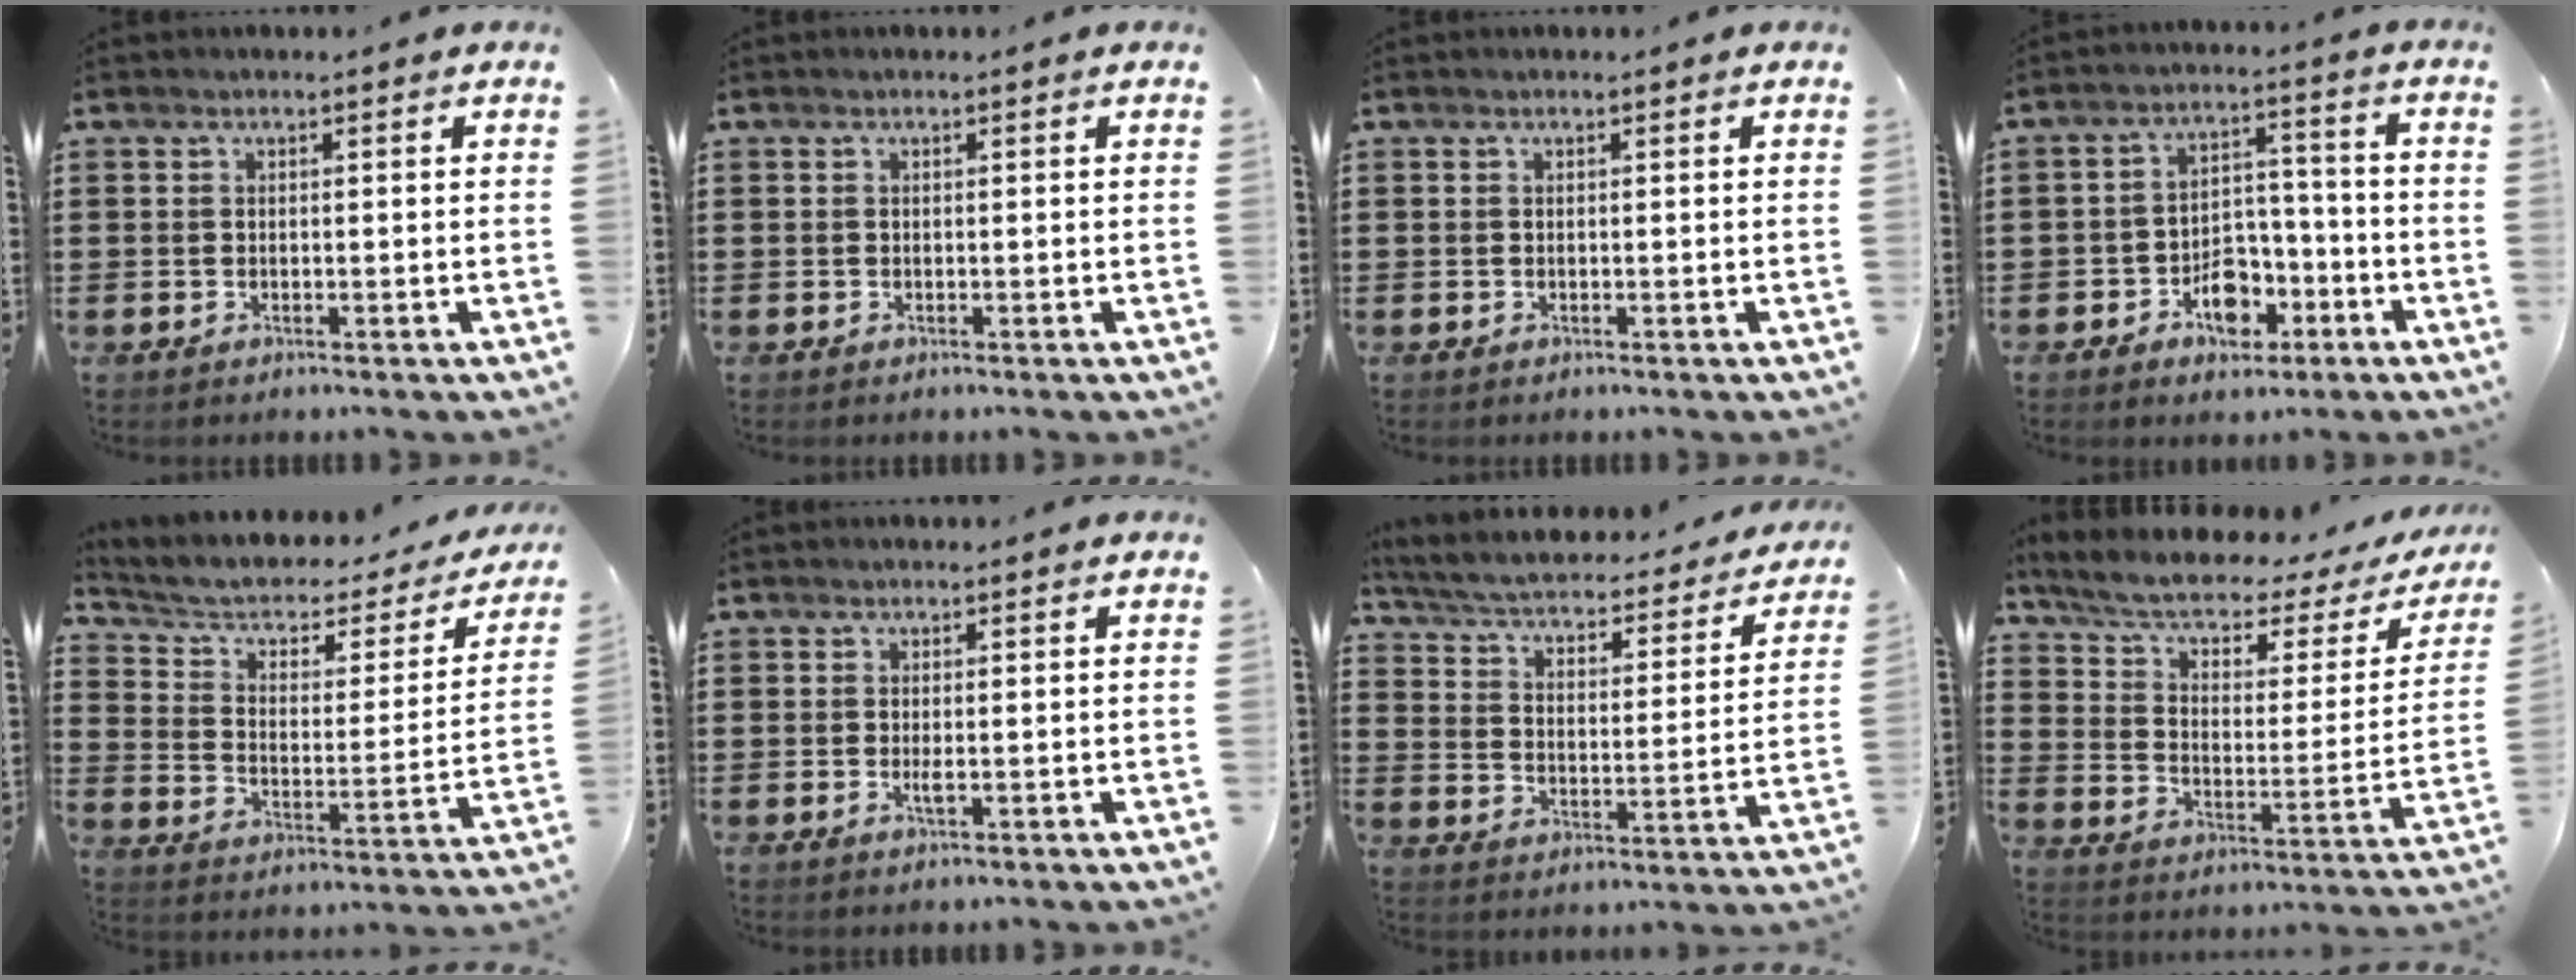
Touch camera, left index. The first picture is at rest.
{"total": 0.0}
{"total": 0.0}
{"total": 6.5, "force": [-3.6, 4.1, 3.5], "torque": [-0.057, 0.020, -0.063]}
{"total": 4.6, "force": [3.0, 2.3, 2.6], "torque": [-0.068, -0.020, 0.044]}
{"total": 1.4, "force": [0.0, 0.3, 1.3], "torque": [-0.032, -0.005, -0.002]}
{"total": 3.0, "force": [2.7, 0.4, 1.4], "torque": [-0.045, -0.028, 0.034]}
{"total": 5.7, "force": [4.1, 1.7, 3.6], "torque": [-0.089, -0.029, 0.066]}